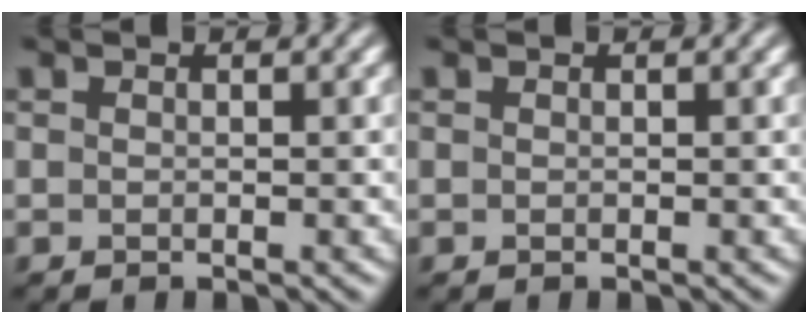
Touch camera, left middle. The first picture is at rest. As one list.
[{"total": 0.0}]